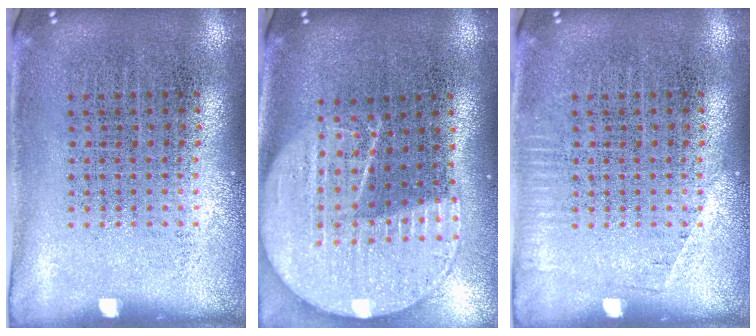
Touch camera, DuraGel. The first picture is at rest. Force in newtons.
{"total": 2.1, "press": 1.8, "slide": 1.1}
{"total": 0.7, "press": 0.7, "slide": 0.2}